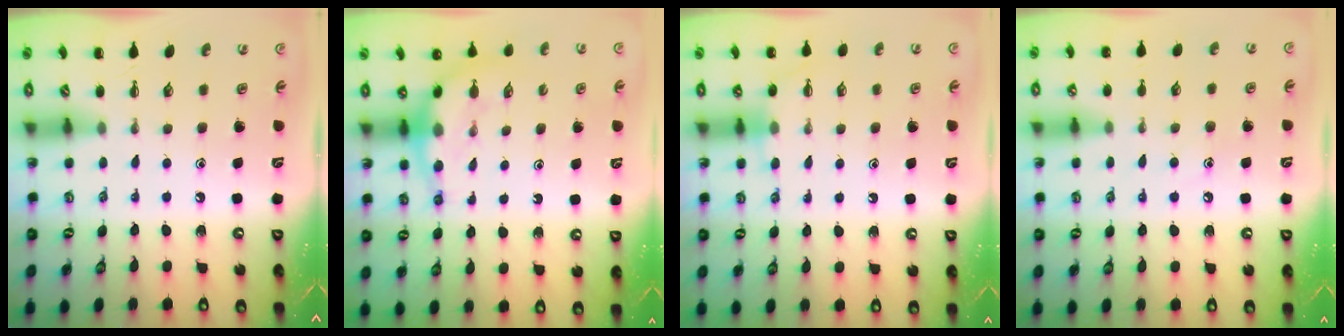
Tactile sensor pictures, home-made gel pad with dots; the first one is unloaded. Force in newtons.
{"total": 7.1, "press": 7.1, "slide": 0.7}
{"total": 6.7, "press": 6.5, "slide": 1.6}
{"total": 6.0, "press": 5.8, "slide": 1.6}